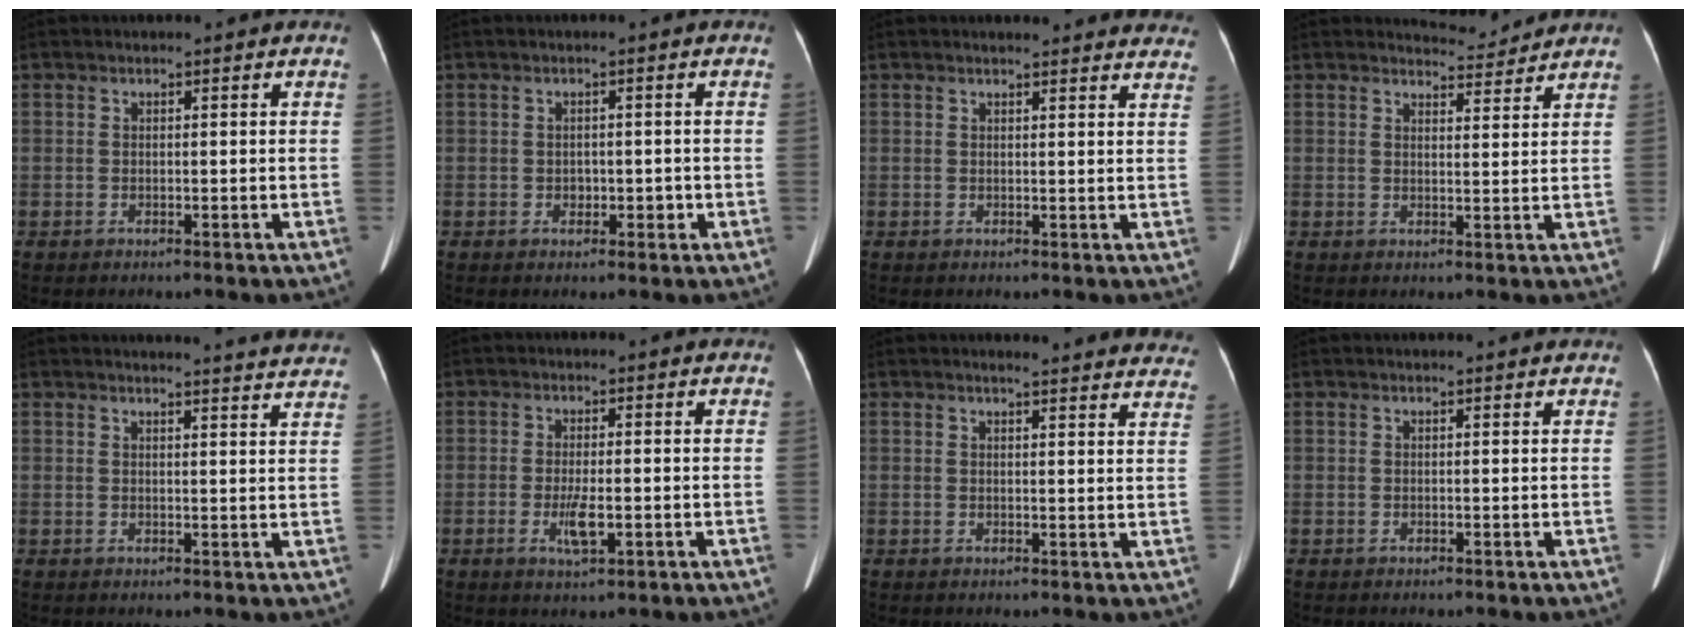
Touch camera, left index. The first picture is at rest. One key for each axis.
{"total": 1.7, "fx": -0.5, "fy": 1.4, "fz": 1.0, "tx": -0.015, "ty": 0.005, "tz": -0.002}
{"total": 13.2, "fx": 12.6, "fy": 2.2, "fz": 3.1, "tx": -0.009, "ty": -0.017, "tz": 0.120}
{"total": 3.6, "fx": 3.6, "fy": 0.1, "fz": -0.6, "tx": -0.003, "ty": -0.009, "tz": 0.053}
{"total": 16.9, "fx": 16.5, "fy": 0.3, "fz": 3.4, "tx": -0.031, "ty": -0.059, "tz": 0.171}
{"total": 3.7, "fx": -1.1, "fy": 0.9, "fz": 3.4, "tx": -0.071, "ty": -0.006, "tz": -0.015}
{"total": 16.5, "fx": 15.8, "fy": 1.8, "fz": 4.2, "tx": -0.030, "ty": -0.047, "tz": 0.160}
{"total": 1.9, "fx": 1.8, "fy": 0.1, "fz": 0.6, "tx": -0.012, "ty": 0.012, "tz": 0.021}